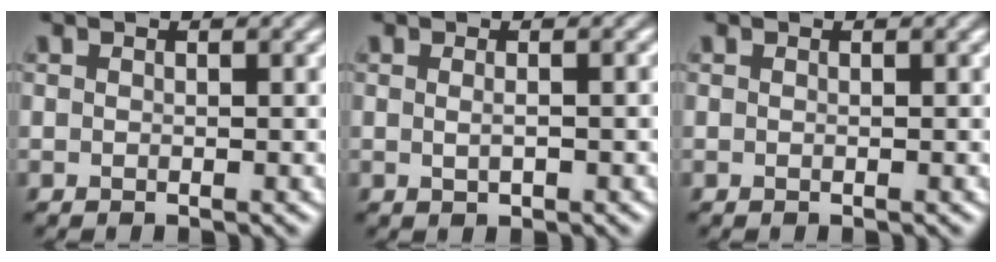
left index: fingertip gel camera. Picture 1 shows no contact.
{"total": 1.1, "force": [0.2, 0.3, 1.1], "torque": [-0.016, -0.006, 0.001]}
{"total": 0.0}